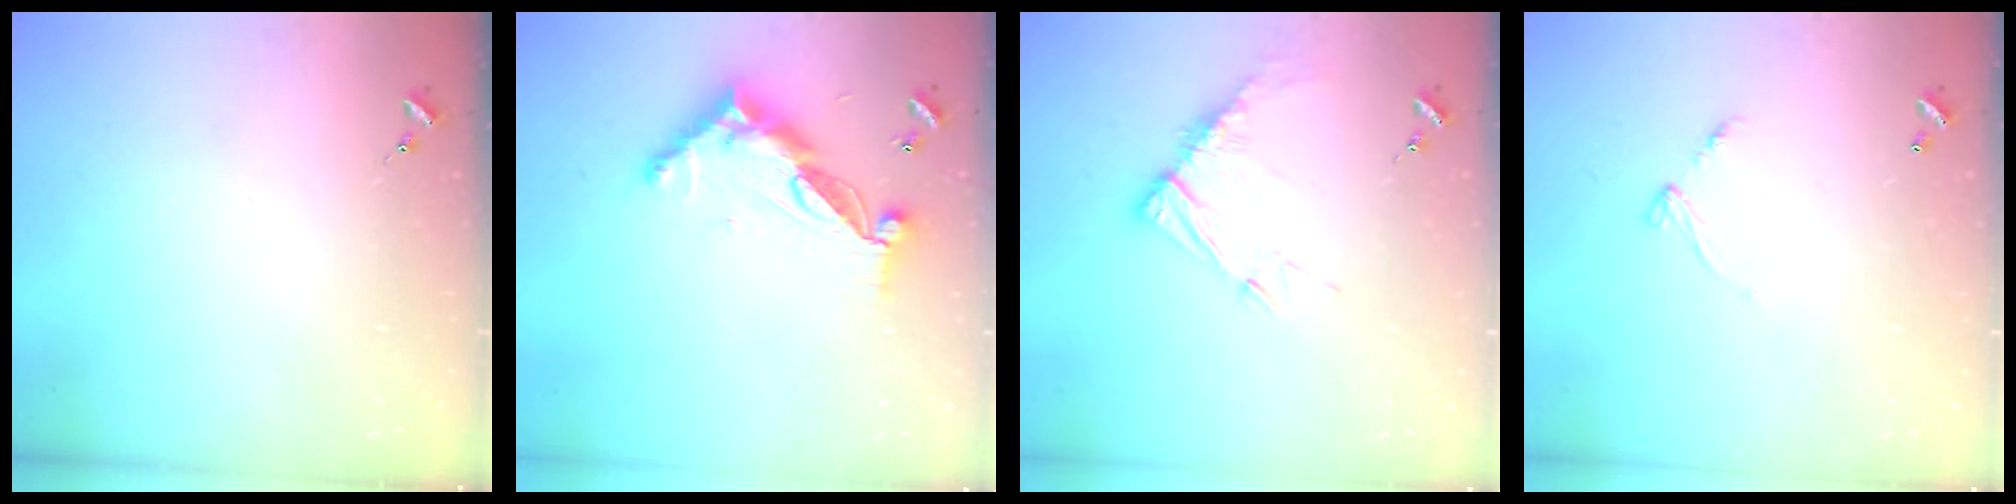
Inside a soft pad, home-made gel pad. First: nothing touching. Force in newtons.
{"total": 13.7, "press": 13.6, "slide": 1.0}
{"total": 10.5, "press": 10.4, "slide": 1.0}
{"total": 5.6, "press": 5.6, "slide": 0.5}